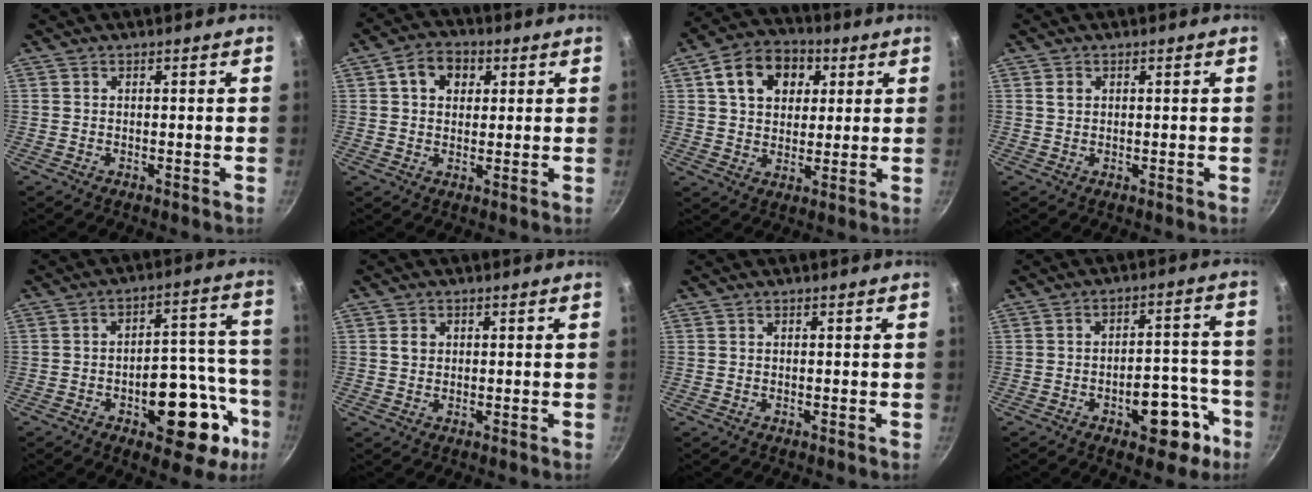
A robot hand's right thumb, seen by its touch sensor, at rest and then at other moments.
{"total": 7.3, "force": [2.4, 5.5, 4.1], "torque": [-0.046, 0.005, 0.030]}
{"total": 12.9, "force": [4.4, 9.5, 7.4], "torque": [-0.098, 0.008, 0.062]}
{"total": 1.4, "force": [0.5, 1.1, 0.7], "torque": [-0.011, 0.001, 0.009]}
{"total": 18.3, "force": [-7.5, 9.2, 14.0], "torque": [-0.124, 0.054, -0.098]}
{"total": 1.8, "force": [0.4, 1.6, 0.8], "torque": [-0.009, 0.003, 0.006]}
{"total": 0.0}
{"total": 11.7, "force": [-5.7, 5.9, 8.4], "torque": [-0.069, 0.050, -0.066]}